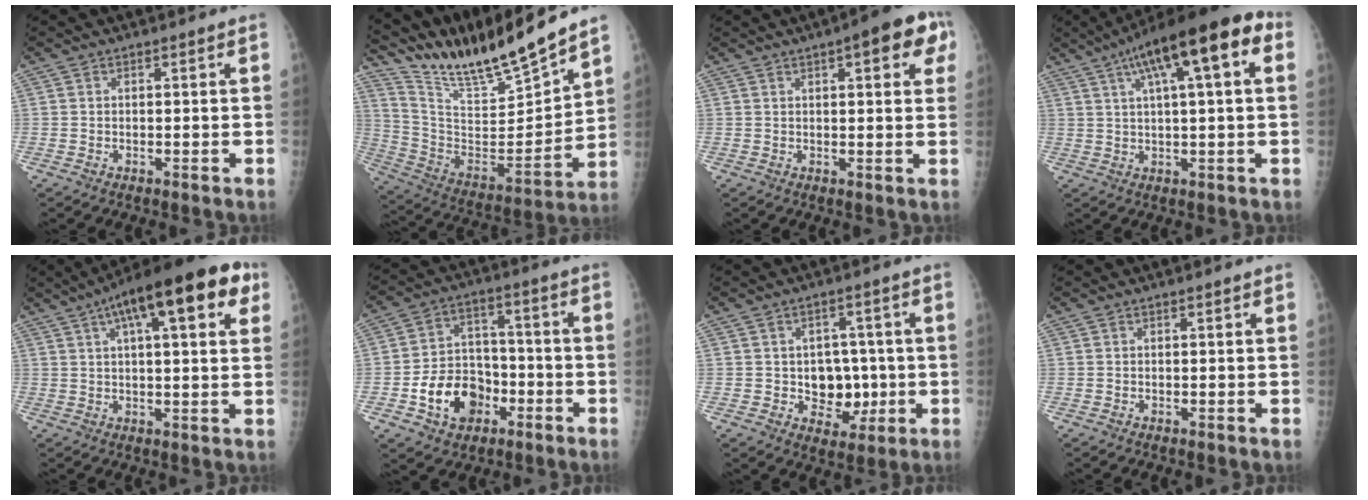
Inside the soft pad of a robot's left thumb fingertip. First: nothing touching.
{"total": 20.3, "force": [18.4, 1.3, 8.6], "torque": [-0.133, -0.114, 0.331]}
{"total": 9.1, "force": [4.0, 3.1, 7.6], "torque": [-0.067, 0.002, 0.041]}
{"total": 16.7, "force": [6.3, 4.2, 14.8], "torque": [-0.228, 0.030, 0.094]}
{"total": 19.1, "force": [8.6, 6.1, 16.0], "torque": [-0.228, 0.020, 0.121]}
{"total": 12.7, "force": [-5.2, 9.6, 6.7], "torque": [-0.077, 0.041, -0.084]}
{"total": 8.5, "force": [-0.9, 6.8, 5.0], "torque": [-0.022, 0.009, -0.003]}
{"total": 0.0}